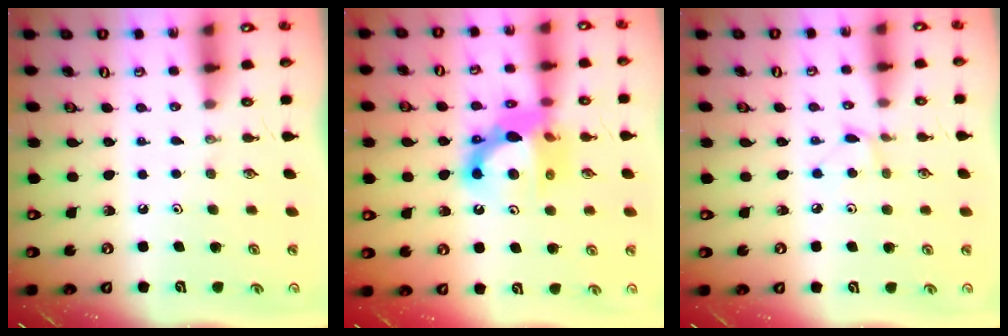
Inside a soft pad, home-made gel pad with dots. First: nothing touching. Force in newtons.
{"total": 13.3, "press": 13.2, "slide": 1.3}
{"total": 3.7, "press": 3.7, "slide": 0.5}